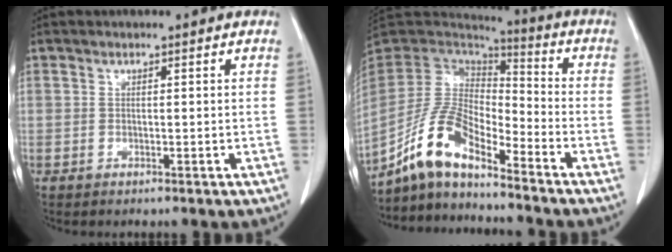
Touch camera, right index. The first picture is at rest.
{"total": 11.9, "force": [-9.1, 3.1, 7.0], "torque": [-0.151, 0.018, -0.175]}